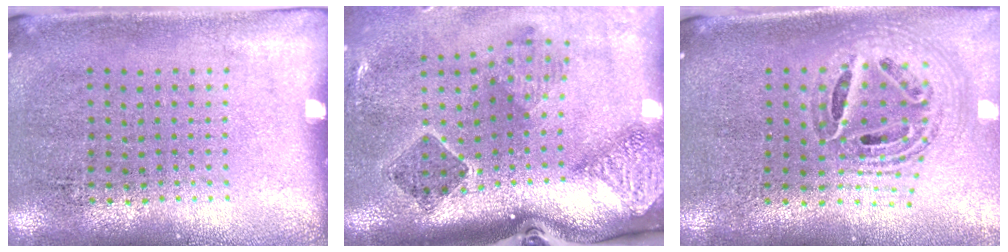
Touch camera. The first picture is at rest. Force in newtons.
{"total": 2.5, "press": 1.7, "slide": 1.8}
{"total": 1.5, "press": 1.3, "slide": 0.7}